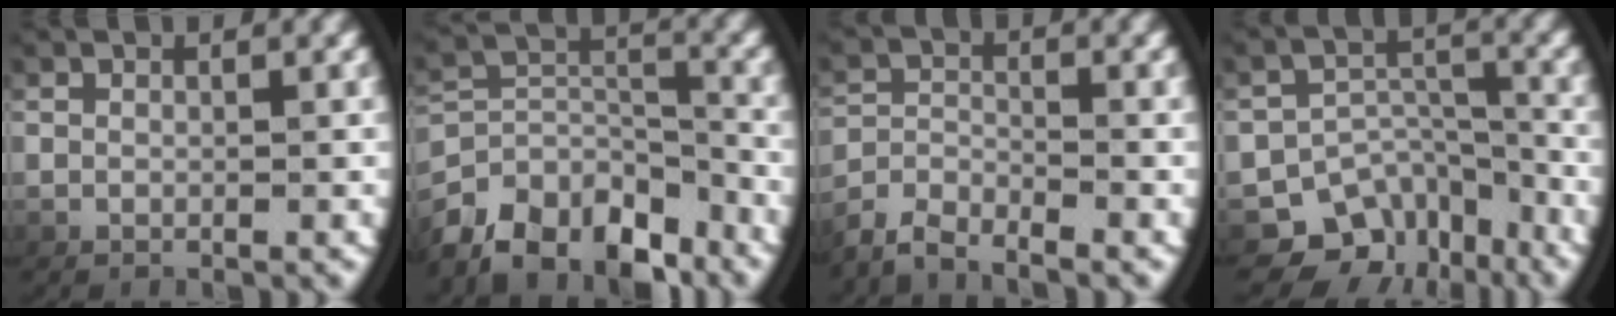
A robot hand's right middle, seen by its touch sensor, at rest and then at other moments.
{"total": 8.8, "force": [-5.4, 5.4, 4.4], "torque": [-0.086, -0.044, -0.073]}
{"total": 3.3, "force": [-3.1, 0.6, 0.9], "torque": [-0.018, -0.003, -0.059]}
{"total": 9.6, "force": [-5.2, 6.9, 4.1], "torque": [-0.061, -0.020, -0.084]}